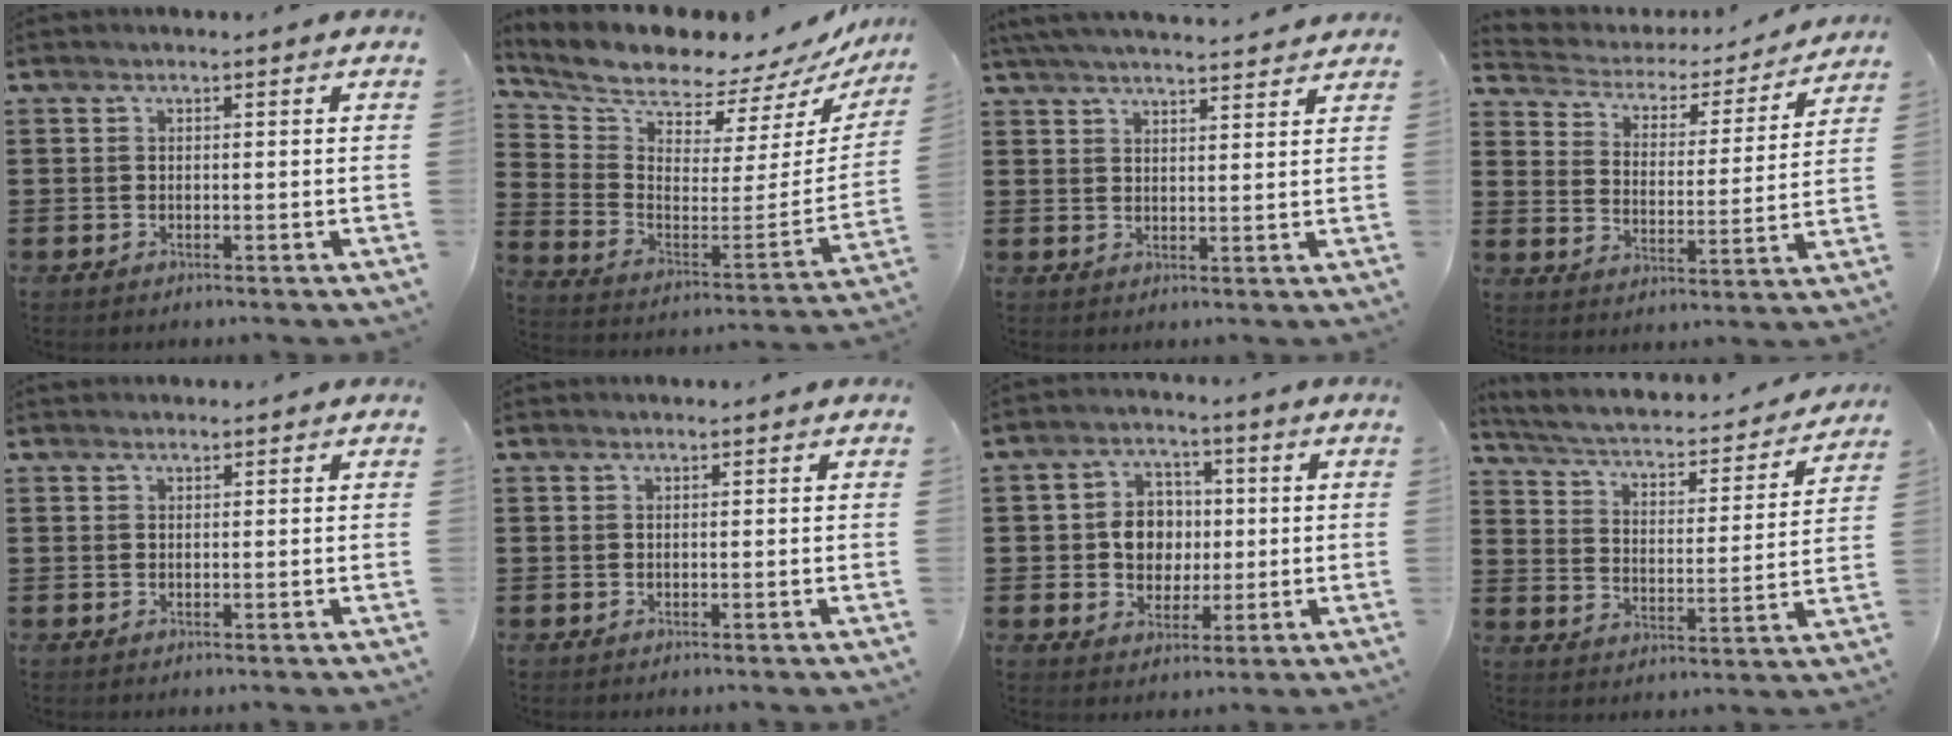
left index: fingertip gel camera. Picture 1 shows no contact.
{"total": 7.7, "force": [7.4, 1.3, 1.4], "torque": [-0.068, -0.079, 0.124]}
{"total": 4.3, "force": [4.2, -0.2, 1.1], "torque": [-0.035, -0.016, 0.074]}
{"total": 3.0, "force": [2.6, 1.3, 0.4], "torque": [-0.031, -0.022, 0.035]}
{"total": 0.7, "force": [0.7, 0.2, 0.1], "torque": [-0.003, 0.001, 0.014]}
{"total": 0.0}
{"total": 6.9, "force": [0.2, 6.0, 3.3], "torque": [-0.076, 0.019, 0.000]}
{"total": 2.8, "force": [2.3, 0.7, 1.5], "torque": [-0.046, -0.027, 0.027]}